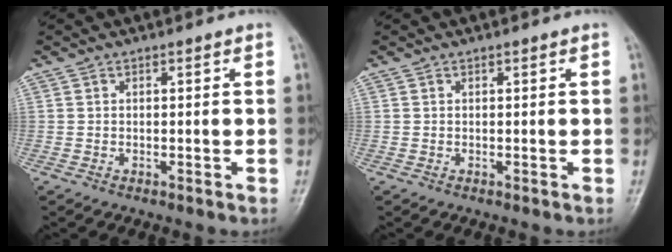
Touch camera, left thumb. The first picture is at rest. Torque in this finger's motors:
{"motor_torque": [0.00, 0.00, -0.02, 0.01, 0.00]}